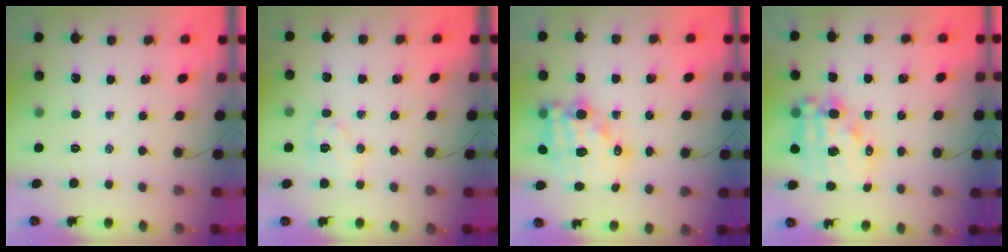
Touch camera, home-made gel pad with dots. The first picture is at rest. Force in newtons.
{"total": 7.2, "press": 7.2, "slide": 0.3}
{"total": 15.0, "press": 14.6, "slide": 3.2}
{"total": 16.1, "press": 15.7, "slide": 3.5}